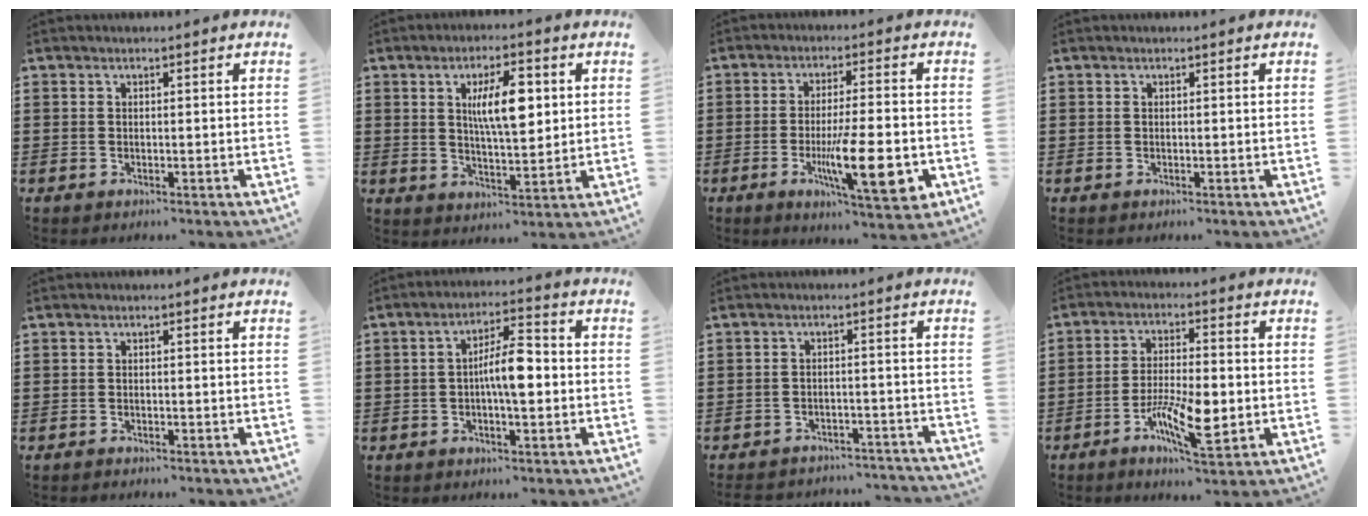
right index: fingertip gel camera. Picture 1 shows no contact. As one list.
[{"total": 8.7, "force": [2.2, 3.0, 7.9], "torque": [-0.141, 0.004, 0.033]}, {"total": 12.5, "force": [-3.5, 2.8, 11.7], "torque": [-0.211, -0.010, -0.055]}, {"total": 0.0}, {"total": 0.5, "force": [-0.5, 0.1, 0.0], "torque": [-0.002, -0.001, -0.011]}, {"total": 7.1, "force": [-0.7, 2.1, 6.7], "torque": [-0.126, 0.009, -0.016]}, {"total": 3.0, "force": [-2.9, 0.4, 0.3], "torque": [-0.009, 0.001, -0.062]}, {"total": 10.0, "force": [-3.1, 3.0, 9.1], "torque": [-0.186, -0.011, -0.056]}]